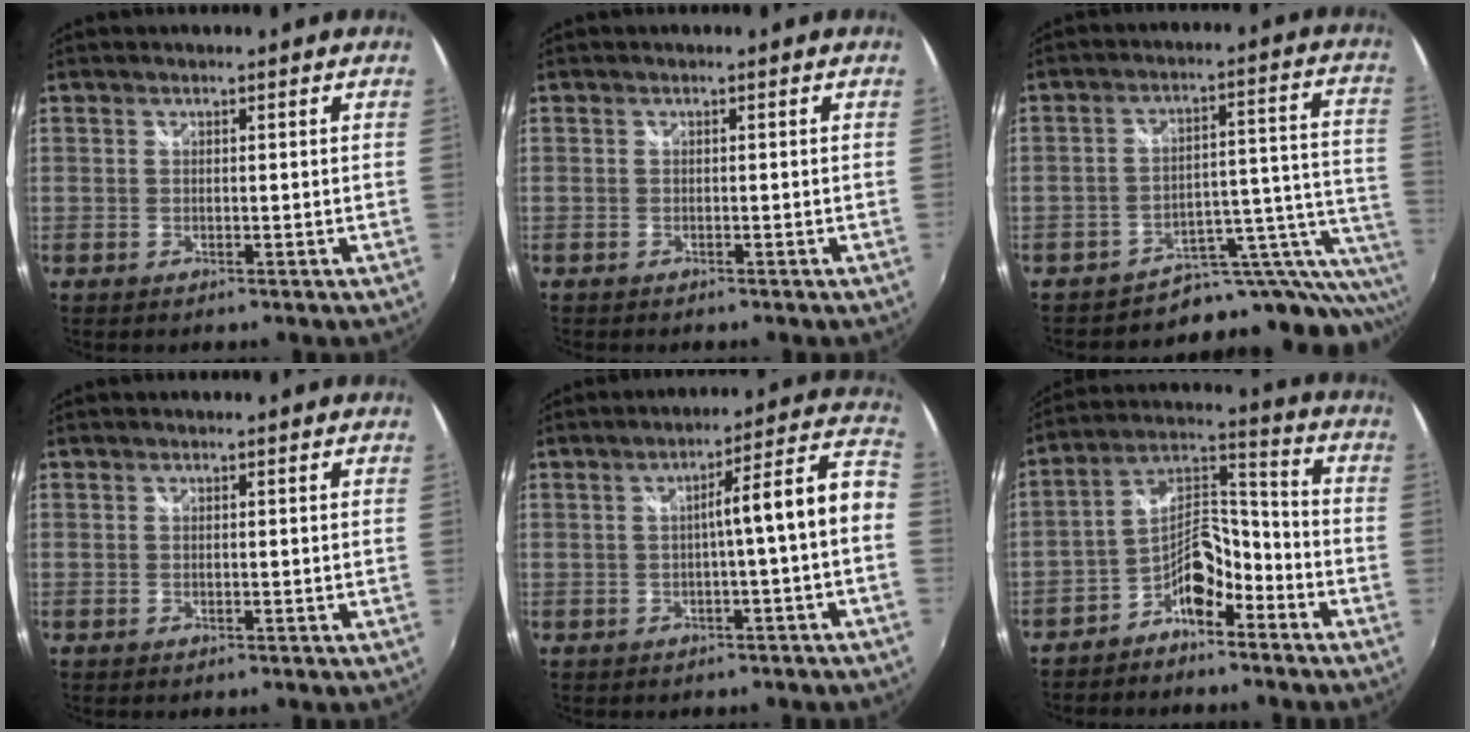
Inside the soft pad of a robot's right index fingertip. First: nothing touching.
{"total": 0.7, "force": [-0.7, 0.0, 0.2], "torque": [-0.007, -0.003, -0.012]}
{"total": 18.9, "force": [-15.9, 7.0, 7.4], "torque": [-0.072, 0.028, -0.218]}
{"total": 0.0}
{"total": 8.1, "force": [-1.6, -0.5, 8.0], "torque": [-0.097, 0.030, -0.011]}
{"total": 8.6, "force": [-5.8, 3.6, 5.2], "torque": [-0.104, 0.039, -0.103]}